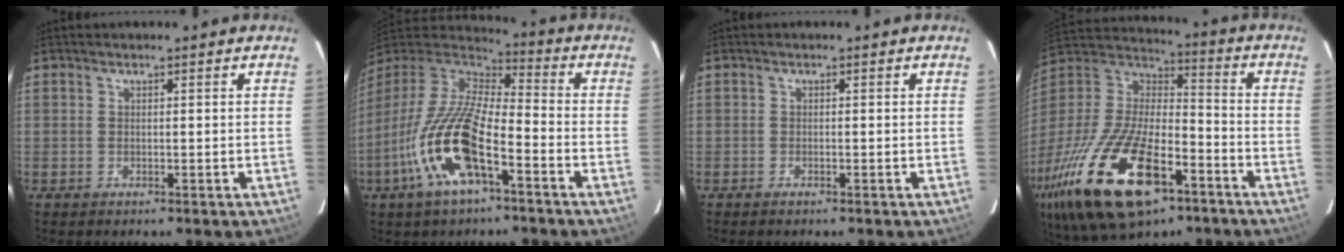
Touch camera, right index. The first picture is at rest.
{"total": 18.6, "force": [-8.2, 6.2, 15.5], "torque": [-0.314, -0.026, -0.164]}
{"total": 0.5, "force": [-0.5, -0.2, 0.1], "torque": [-0.002, -0.002, -0.012]}
{"total": 31.8, "force": [-16.7, 13.8, 23.3], "torque": [-0.484, -0.044, -0.284]}